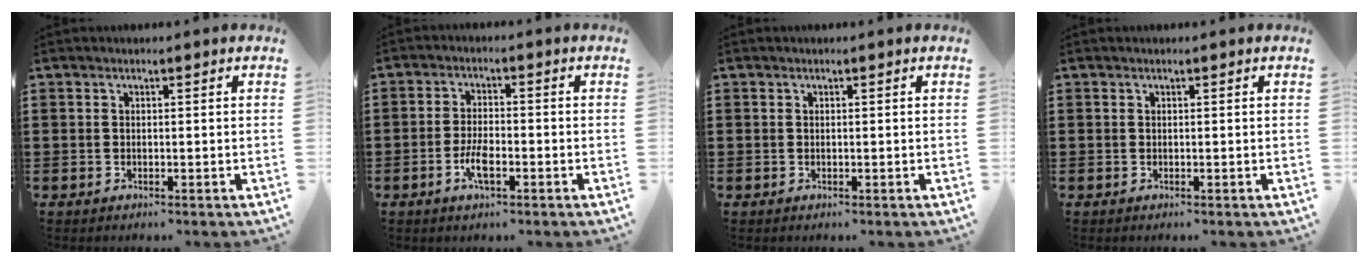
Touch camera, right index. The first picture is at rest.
{"total": 4.5, "force": [-1.9, 1.4, 3.8], "torque": [-0.086, -0.004, -0.038]}
{"total": 0.0}
{"total": 0.0}